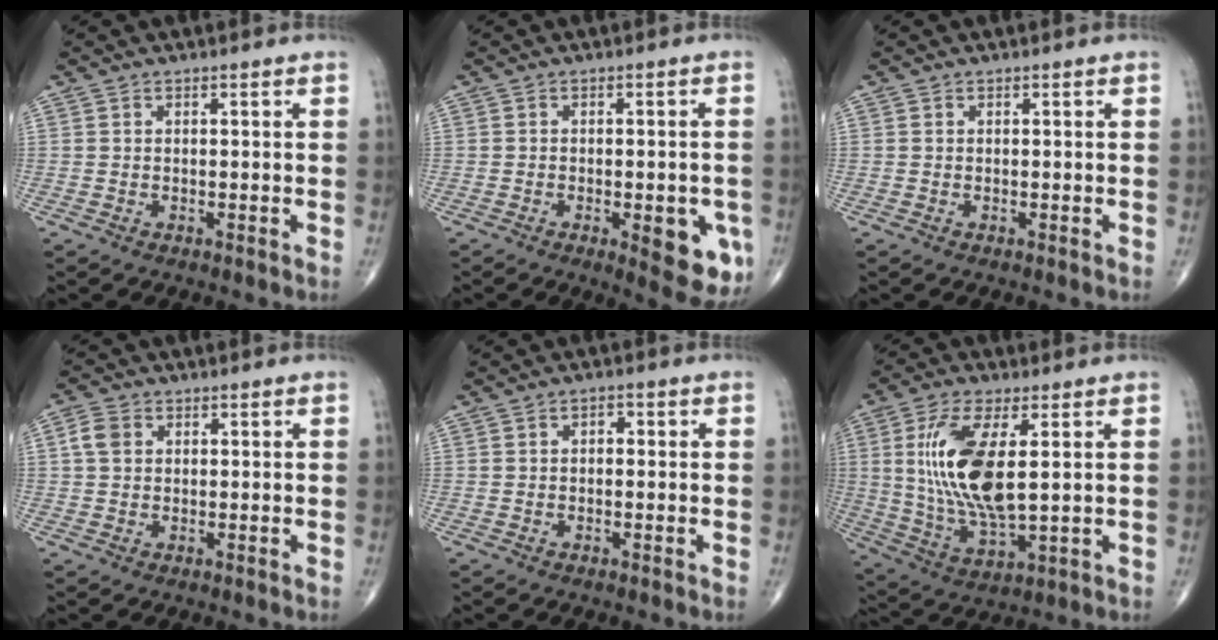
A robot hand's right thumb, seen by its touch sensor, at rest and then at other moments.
{"total": 10.0, "force": [-3.3, 3.7, 8.6], "torque": [-0.083, -0.002, -0.032]}
{"total": 0.0}
{"total": 3.4, "force": [0.8, 2.7, 2.0], "torque": [-0.039, 0.008, 0.012]}
{"total": 1.3, "force": [0.2, 0.9, 1.0], "torque": [-0.008, 0.006, -0.003]}
{"total": 15.5, "force": [2.8, 5.9, 14.1], "torque": [-0.289, -0.022, 0.061]}